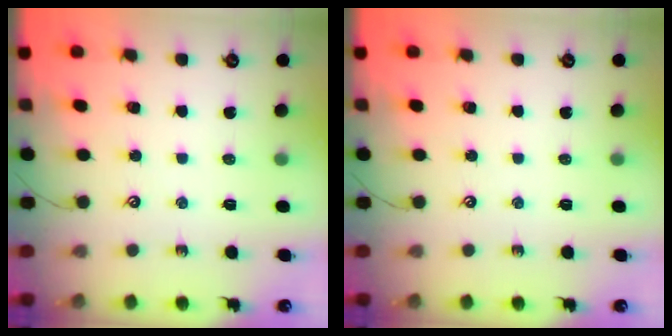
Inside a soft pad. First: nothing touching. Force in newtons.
{"total": 0.0}